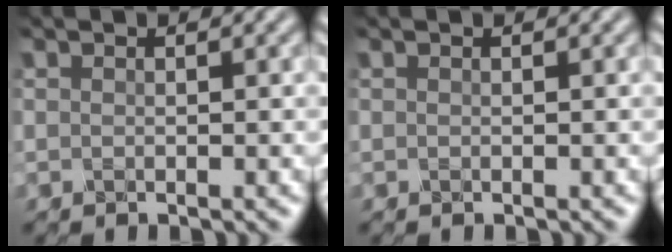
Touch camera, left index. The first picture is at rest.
{"total": 0.0}